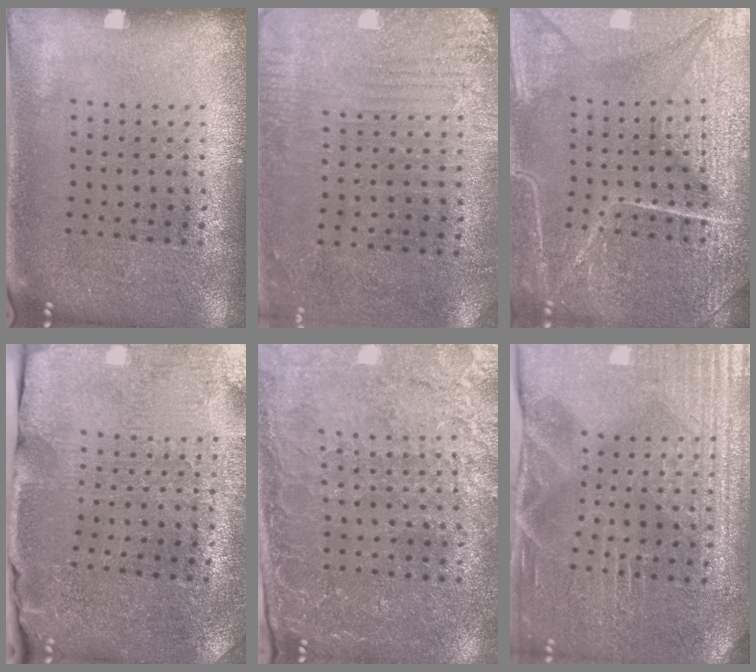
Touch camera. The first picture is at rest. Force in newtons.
{"total": 2.8, "press": 2.4, "slide": 1.5}
{"total": 7.2, "press": 7.1, "slide": 0.9}
{"total": 3.6, "press": 3.6, "slide": 0.4}
{"total": 2.9, "press": 2.8, "slide": 0.8}
{"total": 4.2, "press": 4.1, "slide": 0.9}